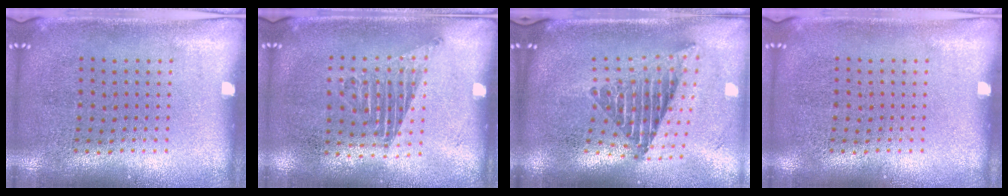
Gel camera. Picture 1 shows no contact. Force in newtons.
{"total": 1.2, "press": 1.0, "slide": 0.7}
{"total": 2.4, "press": 1.7, "slide": 1.8}
{"total": 0.0}